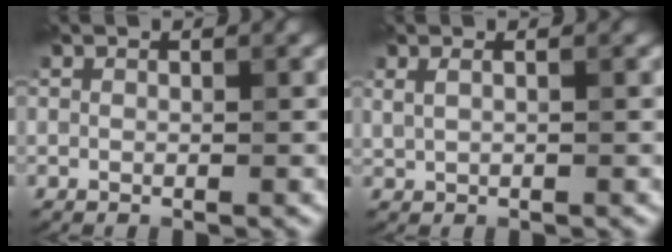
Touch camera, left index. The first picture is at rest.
{"total": 1.1, "force": [0.7, 0.4, 0.8], "torque": [-0.020, -0.003, 0.015]}